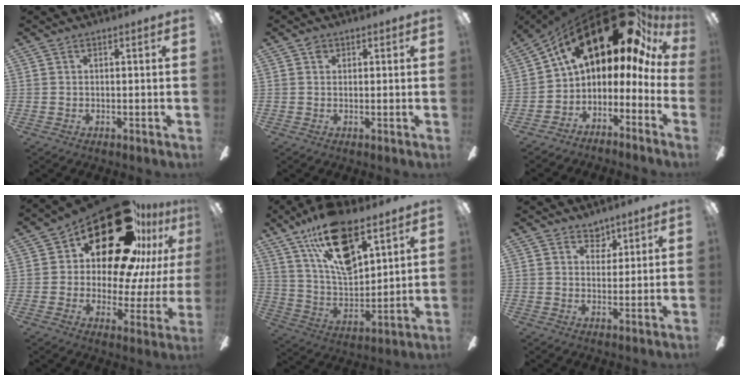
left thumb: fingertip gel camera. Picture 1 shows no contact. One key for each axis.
{"total": 1.6, "fx": 0.8, "fy": 1.2, "fz": 0.8, "tx": -0.010, "ty": 0.000, "tz": 0.012}
{"total": 24.1, "fx": 14.9, "fy": 11.3, "fz": 15.2, "tx": -0.237, "ty": -0.101, "tz": 0.282}
{"total": 26.7, "fx": 15.6, "fy": 12.8, "fz": 17.5, "tx": -0.266, "ty": -0.092, "tz": 0.271}
{"total": 20.1, "fx": 12.6, "fy": 8.9, "fz": 12.9, "tx": -0.232, "ty": -0.063, "tz": 0.220}
{"total": 4.2, "fx": 3.3, "fy": 2.4, "fz": 0.8, "tx": -0.004, "ty": -0.016, "tz": 0.058}